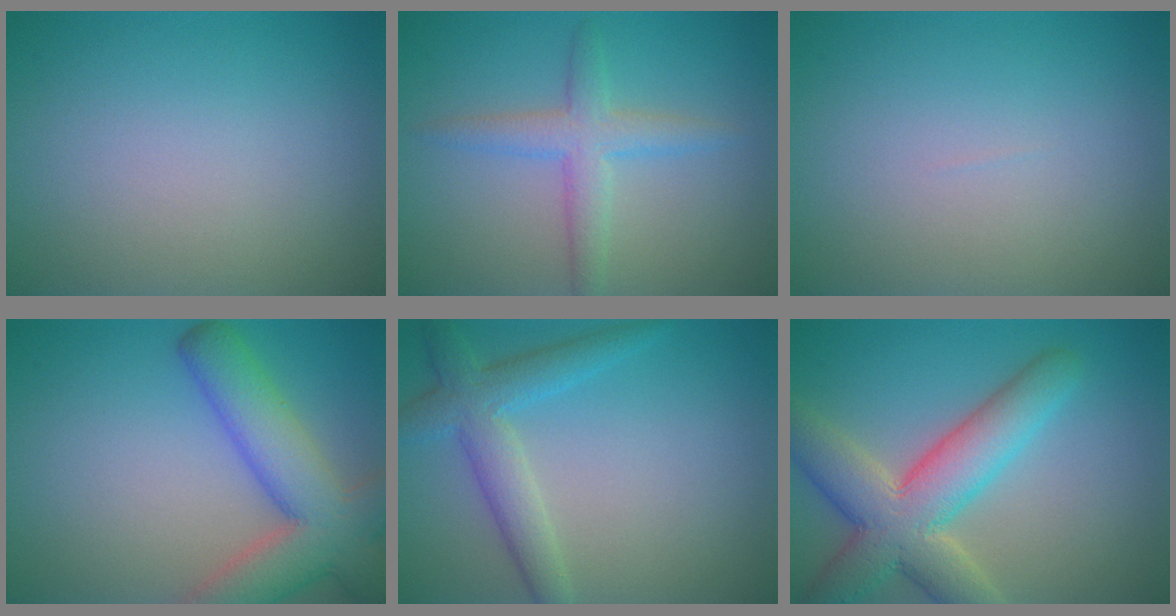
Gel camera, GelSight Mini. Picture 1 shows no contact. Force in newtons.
{"total": 3.2, "press": 3.2, "slide": 0.1}
{"total": 0.0}
{"total": 8.2, "press": 8.2, "slide": 0.5}
{"total": 3.4, "press": 3.4, "slide": 0.1}
{"total": 8.2, "press": 8.1, "slide": 0.8}